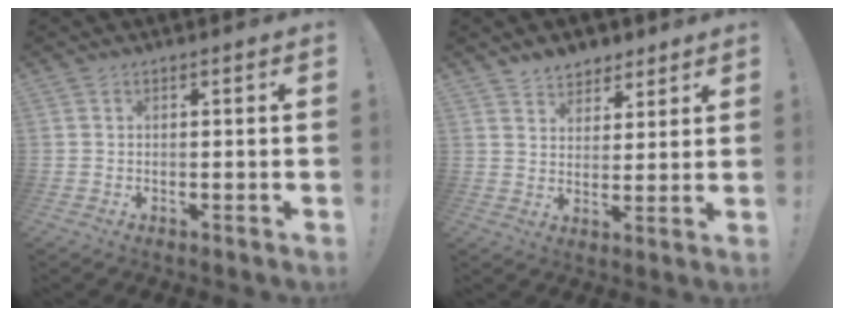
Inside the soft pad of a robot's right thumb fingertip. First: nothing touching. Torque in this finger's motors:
{"motor_torque": [0.01, 0.05, 0.05, -0.05, 0.00]}